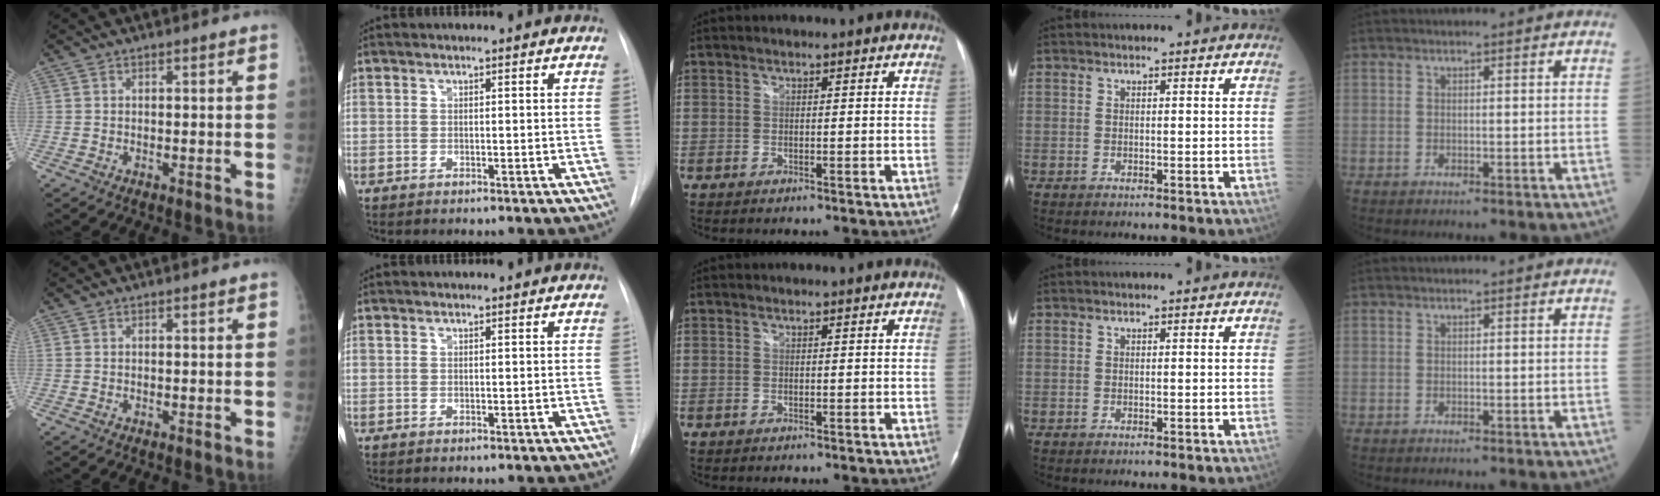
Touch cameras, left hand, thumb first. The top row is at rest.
{}